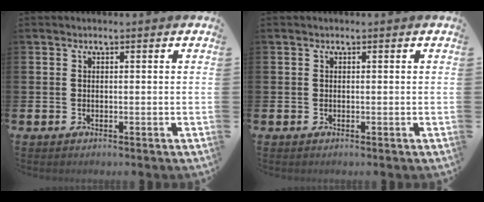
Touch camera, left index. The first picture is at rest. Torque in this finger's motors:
{"motor_torque": [-0.05, 0.05, -0.01, 0.01]}